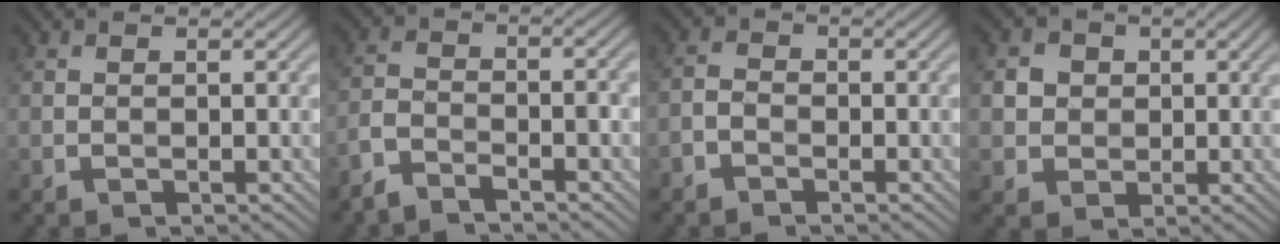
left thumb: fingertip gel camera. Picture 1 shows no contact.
{"total": 5.0, "force": [-4.0, 1.4, 2.6], "torque": [-0.055, -0.003, -0.087]}
{"total": 2.0, "force": [-1.5, 0.9, 0.8], "torque": [-0.017, 0.002, -0.037]}
{"total": 4.4, "force": [0.8, 4.1, 1.5], "torque": [-0.051, -0.002, 0.010]}